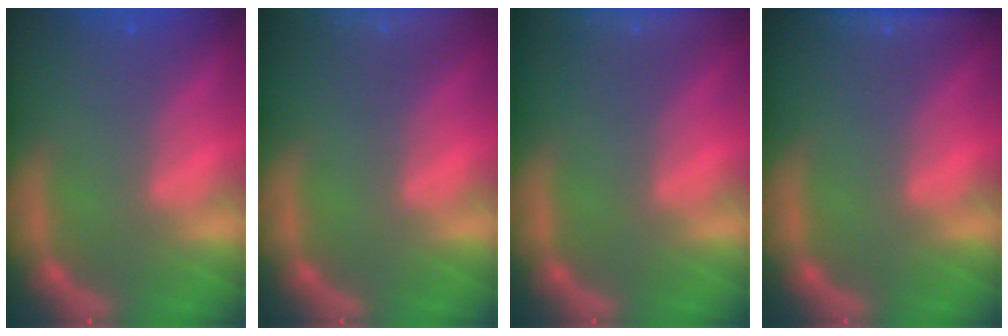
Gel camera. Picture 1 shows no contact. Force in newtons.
{"total": 7.4}
{"total": 6.0}
{"total": 2.9}